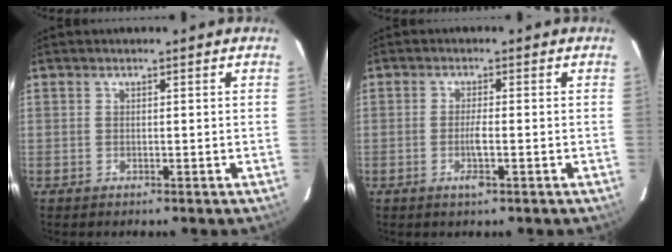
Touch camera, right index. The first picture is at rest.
{"total": 2.6, "force": [-1.0, 0.0, 2.4], "torque": [-0.051, -0.004, -0.019]}